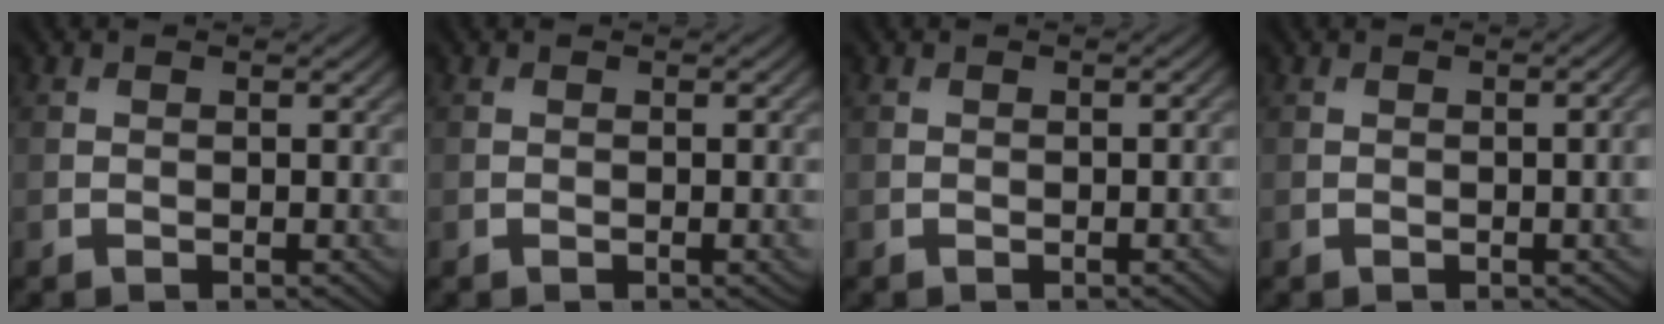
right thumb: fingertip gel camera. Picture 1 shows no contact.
{"total": 1.0, "force": [-0.2, 0.2, 1.0], "torque": [-0.013, -0.002, -0.002]}
{"total": 1.0, "force": [-0.3, 0.2, 0.9], "torque": [-0.013, 0.002, -0.004]}
{"total": 2.0, "force": [-0.1, 0.4, 2.0], "torque": [-0.023, 0.004, -0.003]}